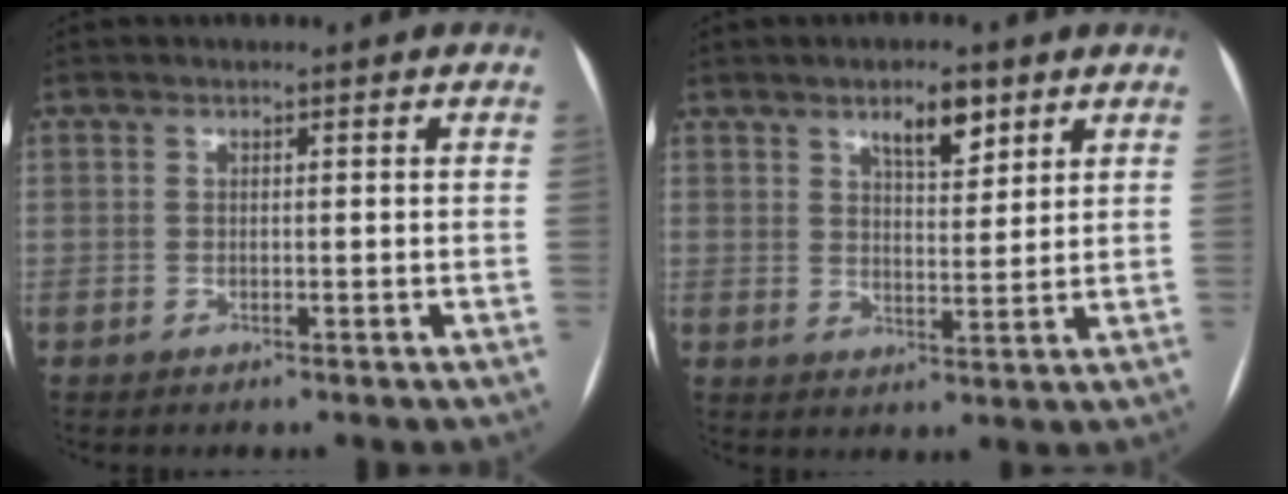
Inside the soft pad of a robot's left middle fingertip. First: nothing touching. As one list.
[{"total": 5.5, "force": [3.6, 1.9, 3.8], "torque": [-0.061, 0.001, 0.058]}]